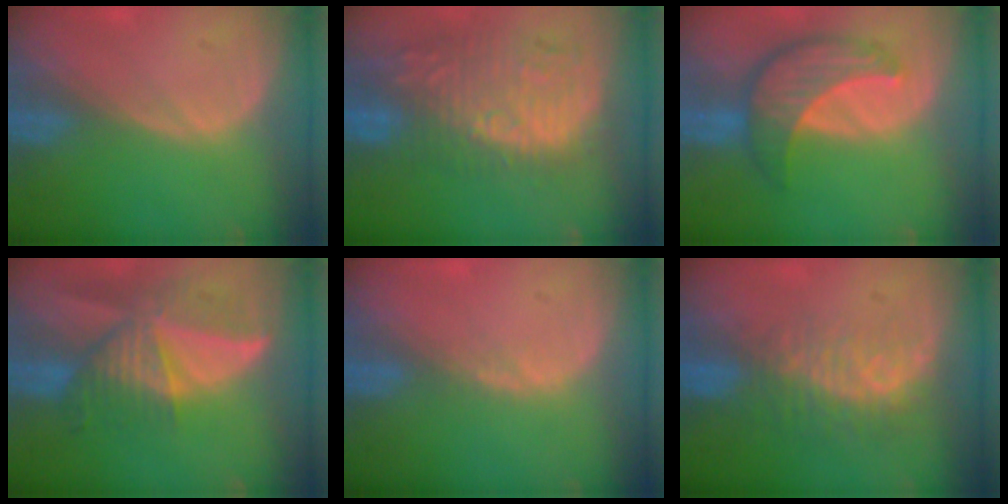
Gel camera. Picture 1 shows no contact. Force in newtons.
{"total": 11.8, "press": 11.2, "slide": 3.9}
{"total": 8.1, "press": 7.5, "slide": 3.1}
{"total": 9.2, "press": 8.3, "slide": 4.0}
{"total": 0.8, "press": 0.8, "slide": 0.3}
{"total": 8.3, "press": 7.1, "slide": 4.4}